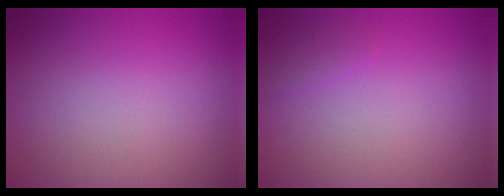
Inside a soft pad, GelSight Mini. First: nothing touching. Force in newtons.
{"total": 0.8, "press": 0.8, "slide": 0.1}